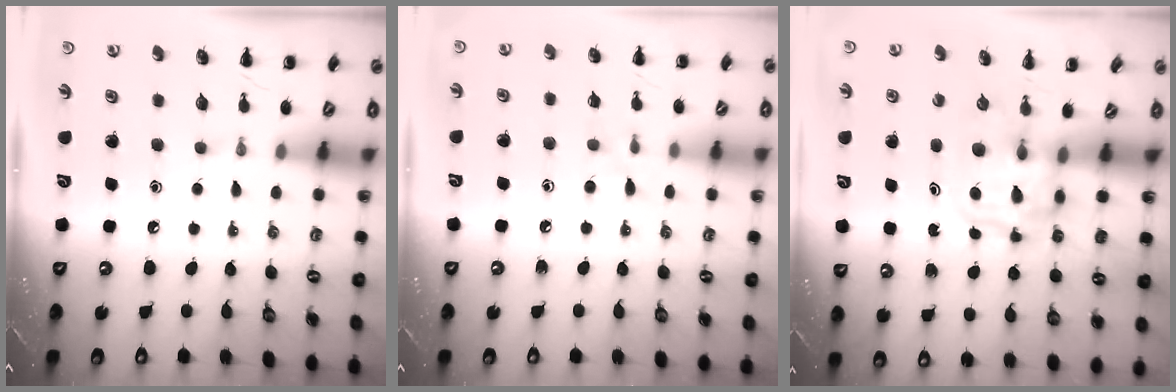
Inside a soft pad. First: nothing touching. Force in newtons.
{"total": 4.3, "press": 4.1, "slide": 1.5}
{"total": 3.6, "press": 3.6, "slide": 0.2}